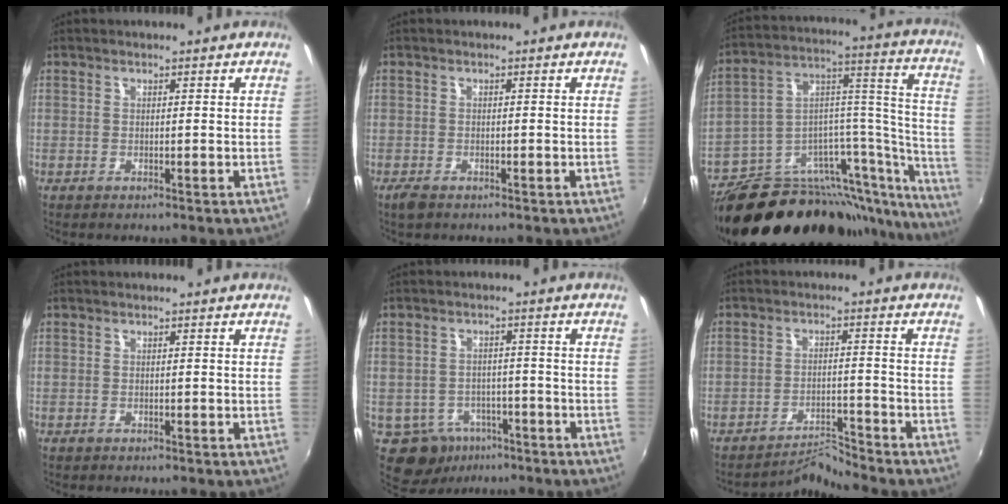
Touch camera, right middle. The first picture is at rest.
{"total": 2.2, "force": [-1.6, 1.0, 1.2], "torque": [-0.026, -0.007, -0.029]}
{"total": 34.5, "force": [-26.0, 12.3, 19.0], "torque": [-0.240, 0.034, -0.386]}
{"total": 0.0}
{"total": 8.6, "force": [-4.8, 6.6, 2.6], "torque": [-0.068, 0.005, -0.059]}
{"total": 5.0, "force": [-4.7, -1.4, -0.9], "torque": [0.002, 0.014, -0.083]}